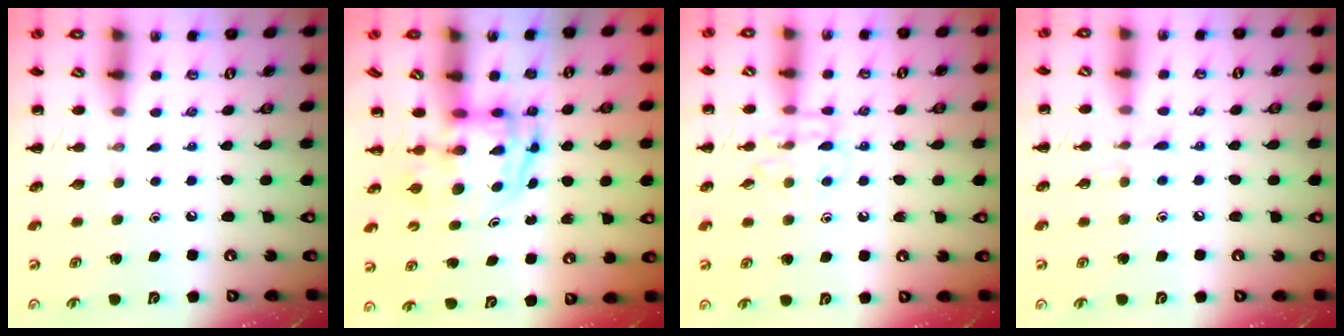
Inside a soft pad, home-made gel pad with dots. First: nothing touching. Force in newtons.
{"total": 3.7, "press": 3.6, "slide": 0.7}
{"total": 8.8, "press": 8.8, "slide": 0.9}
{"total": 4.9, "press": 4.5, "slide": 1.8}